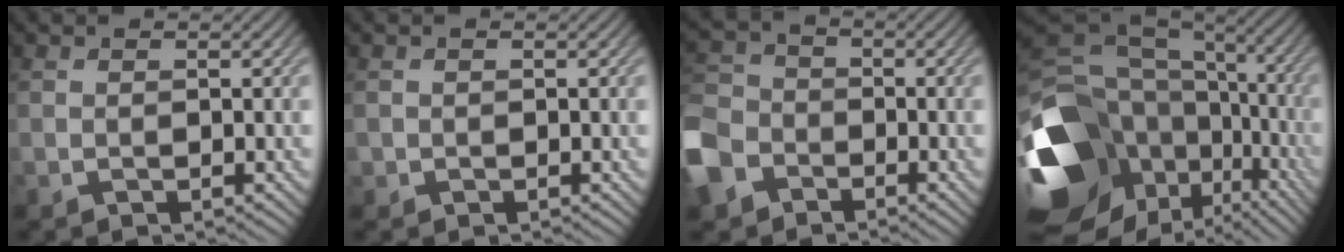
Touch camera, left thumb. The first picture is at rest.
{"total": 0.6, "force": [-0.2, 0.5, 0.0], "torque": [0.002, -0.003, -0.007]}
{"total": 9.3, "force": [-5.1, 6.6, 4.1], "torque": [-0.131, -0.020, -0.122]}
{"total": 20.1, "force": [-5.4, 14.8, 12.5], "torque": [-0.293, -0.023, -0.085]}